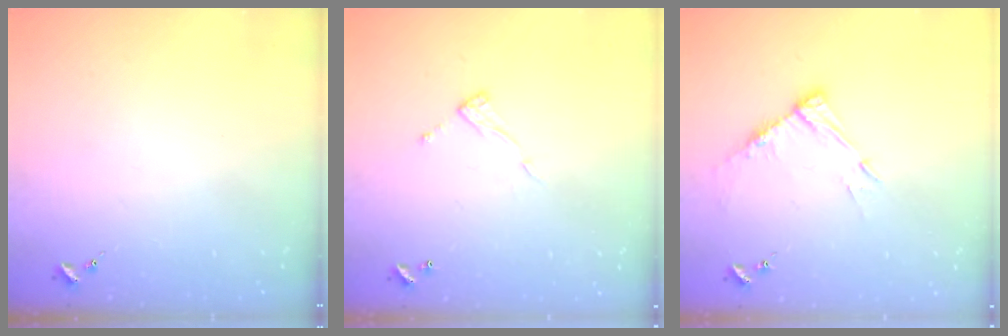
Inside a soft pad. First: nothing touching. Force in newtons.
{"total": 7.0, "press": 7.0, "slide": 0.4}
{"total": 9.1, "press": 9.1, "slide": 0.7}